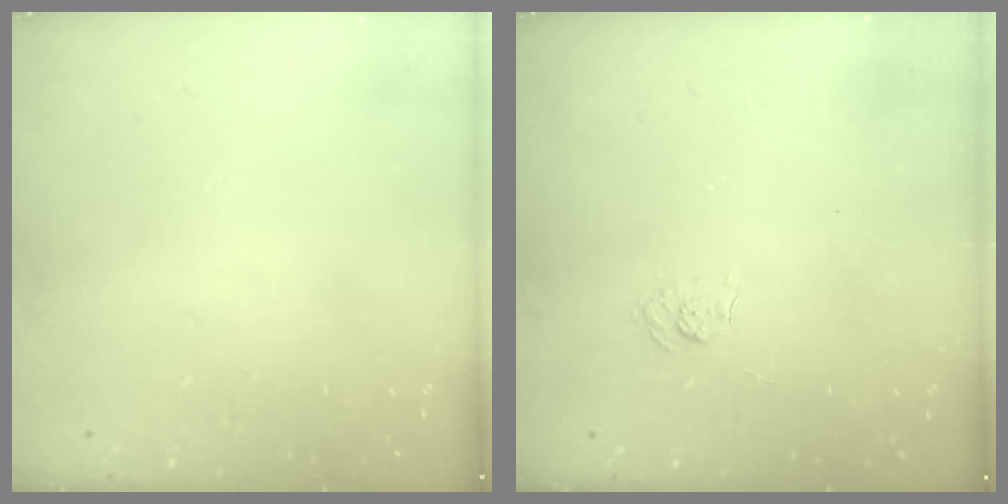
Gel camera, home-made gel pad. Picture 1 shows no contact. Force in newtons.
{"total": 4.5, "press": 4.3, "slide": 1.4}